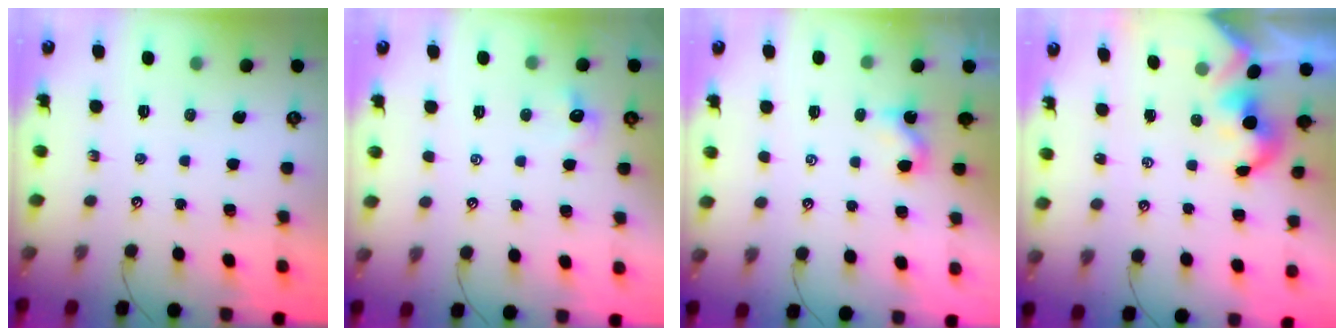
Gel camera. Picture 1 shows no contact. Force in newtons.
{"total": 0.9, "press": 0.6, "slide": 0.6}
{"total": 1.8, "press": 1.7, "slide": 0.3}
{"total": 2.4, "press": 2.4, "slide": 0.3}